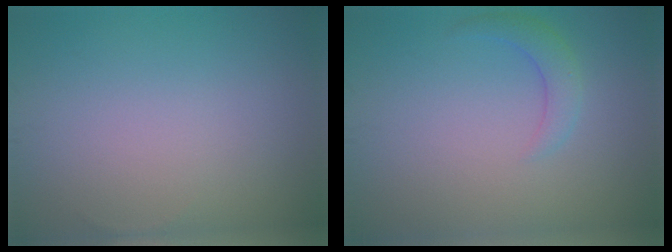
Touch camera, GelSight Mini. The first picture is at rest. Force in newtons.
{"total": 2.1, "press": 2.1, "slide": 0.2}